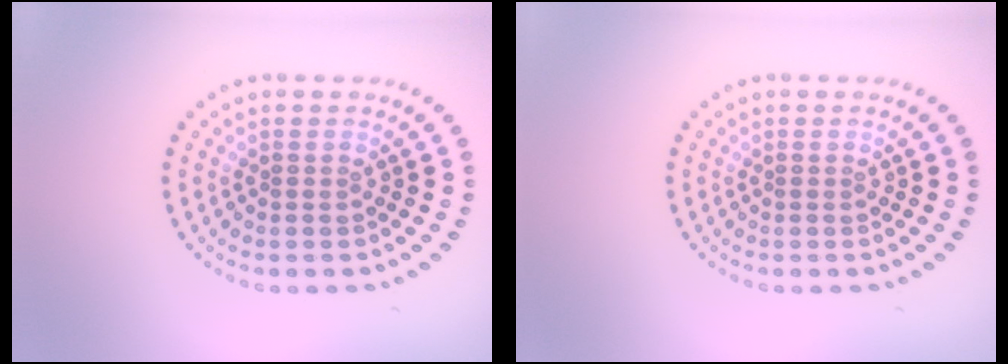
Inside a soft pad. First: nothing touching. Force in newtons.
{"total": 0.0}